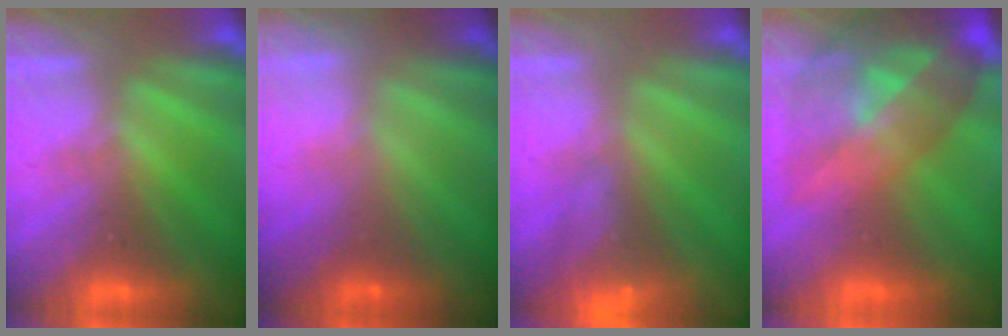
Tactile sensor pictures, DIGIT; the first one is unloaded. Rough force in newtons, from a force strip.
{"total": 2.4}
{"total": 7.8}
{"total": 9.0}